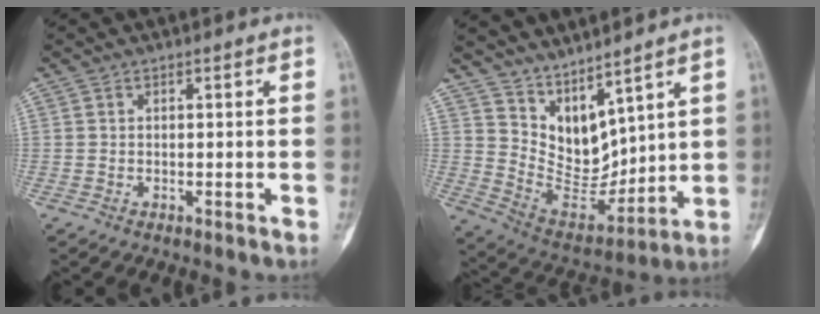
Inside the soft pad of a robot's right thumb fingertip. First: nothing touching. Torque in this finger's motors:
{"motor_torque": [-0.27, 1.89, 0.27, 0.03, 0.00]}